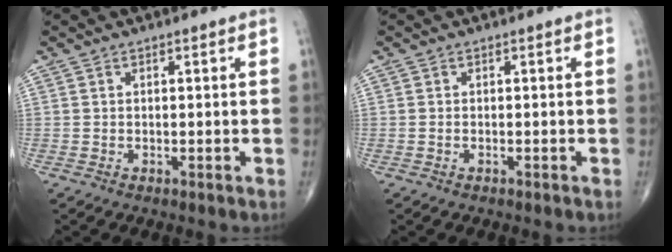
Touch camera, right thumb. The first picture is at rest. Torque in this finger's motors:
{"motor_torque": [-0.19, 0.01, -0.16, 0.03, -0.04]}